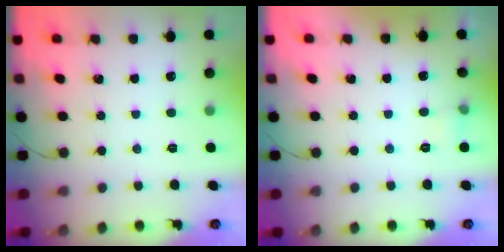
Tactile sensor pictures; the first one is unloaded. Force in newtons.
{"total": 4.1, "press": 3.9, "slide": 1.4}